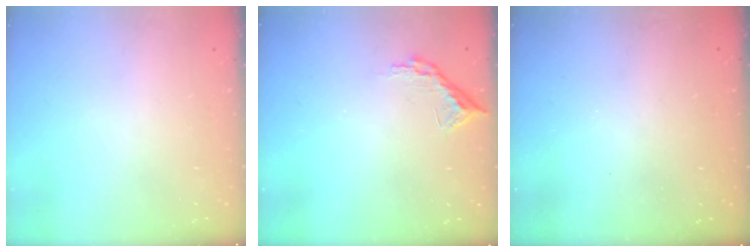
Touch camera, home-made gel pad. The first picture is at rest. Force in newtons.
{"total": 7.4, "press": 7.4, "slide": 0.3}
{"total": 3.1, "press": 3.1, "slide": 0.1}